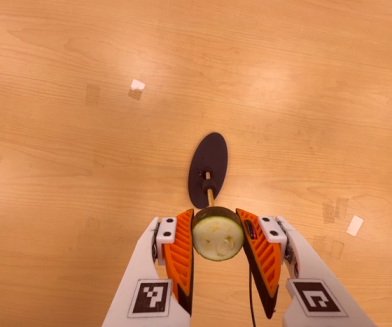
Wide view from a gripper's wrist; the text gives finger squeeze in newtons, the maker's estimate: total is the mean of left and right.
{"total": 10.0, "left": 9.2, "right": 10.9}